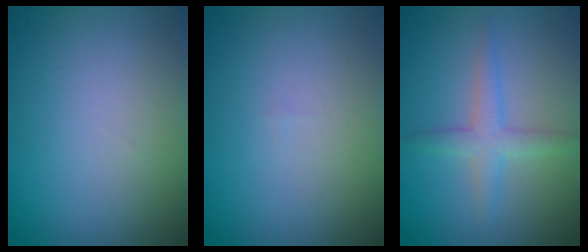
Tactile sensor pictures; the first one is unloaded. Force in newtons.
{"total": 0.0}
{"total": 2.4, "press": 2.4, "slide": 0.0}